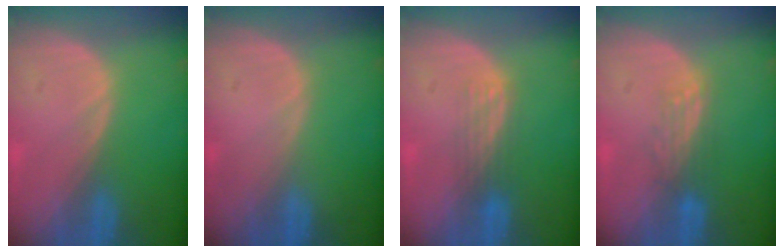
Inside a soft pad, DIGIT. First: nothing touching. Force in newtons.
{"total": 0.0}
{"total": 2.9, "press": 2.7, "slide": 1.2}
{"total": 2.9, "press": 2.7, "slide": 1.1}